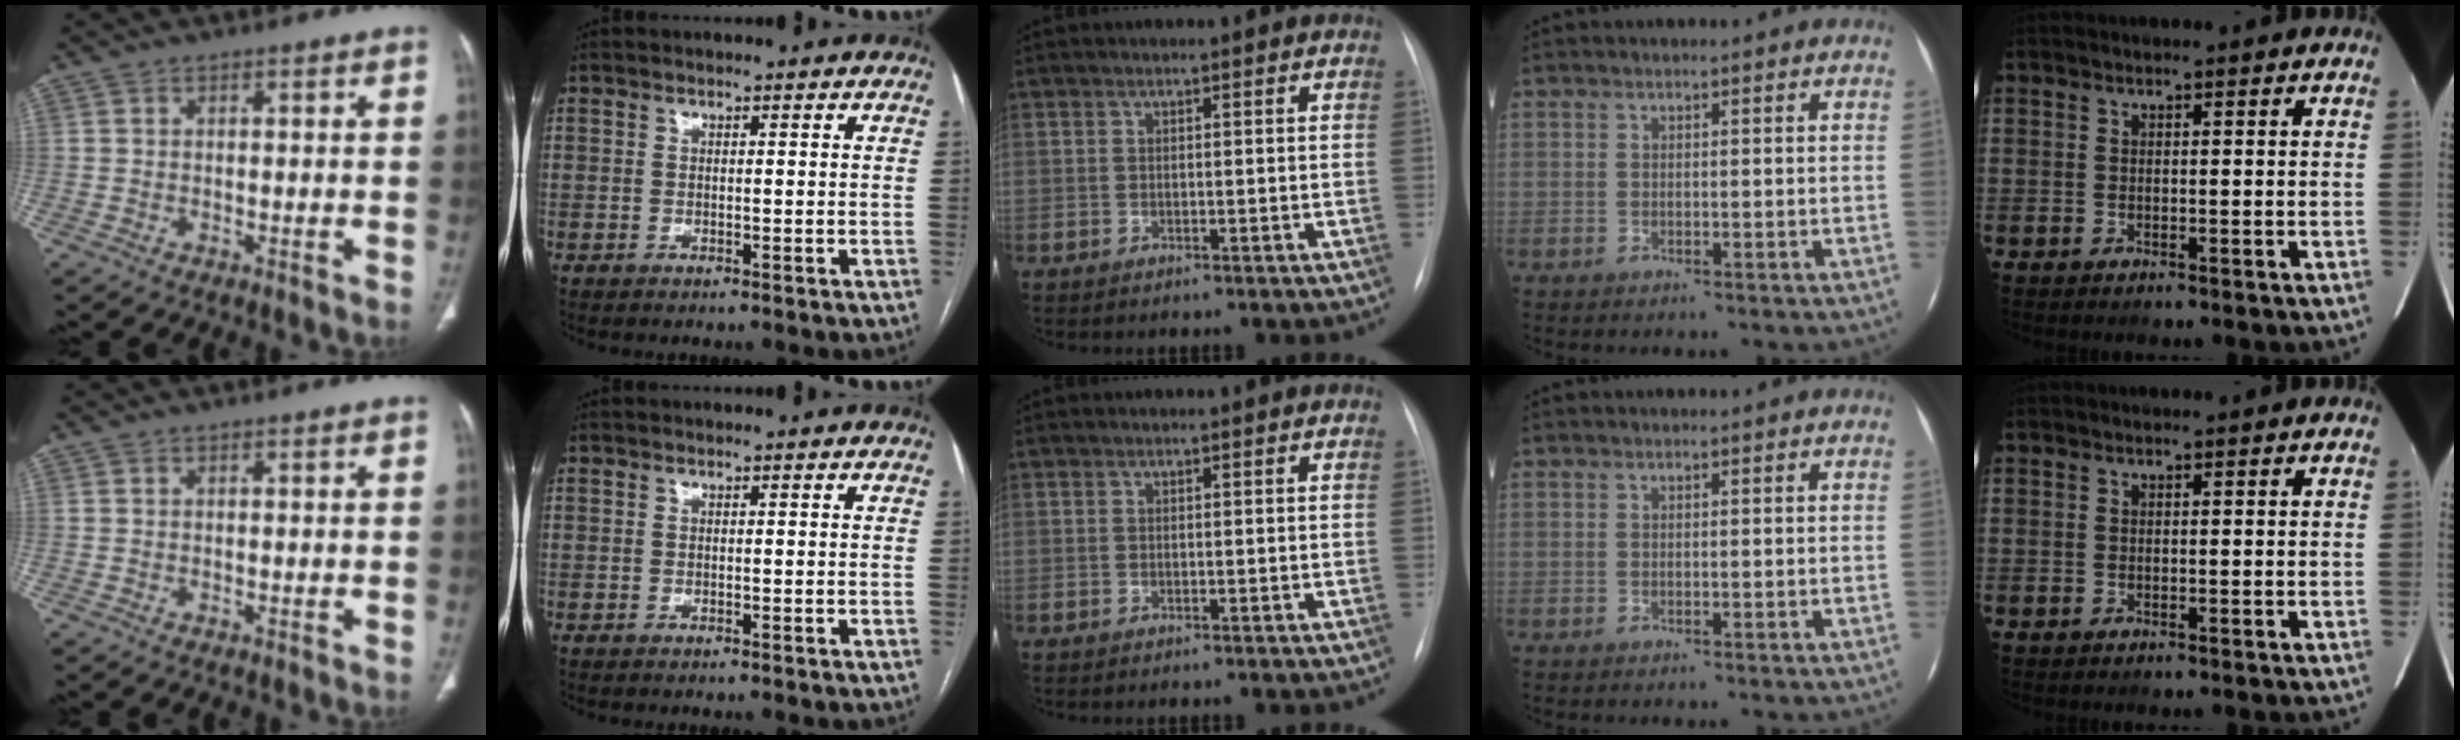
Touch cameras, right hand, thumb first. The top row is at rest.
{}